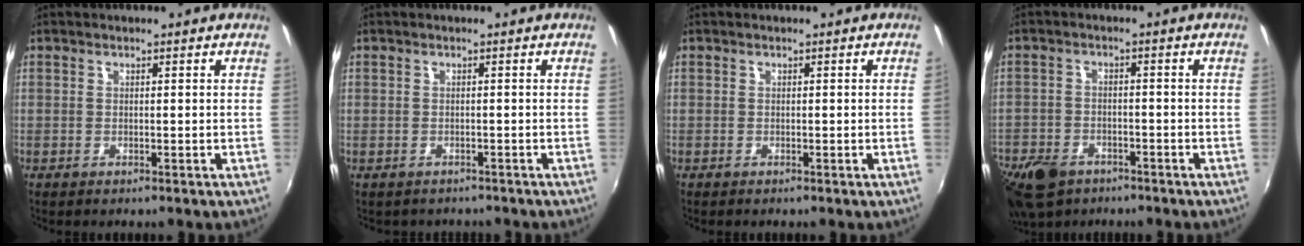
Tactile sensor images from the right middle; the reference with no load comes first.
{"total": 2.2, "force": [-1.2, 1.8, 0.0], "torque": [-0.001, 0.008, -0.014]}
{"total": 0.5, "force": [0.1, -0.3, 0.4], "torque": [-0.001, -0.002, 0.001]}
{"total": 12.0, "force": [-7.9, 7.3, 5.4], "torque": [-0.153, -0.016, -0.136]}